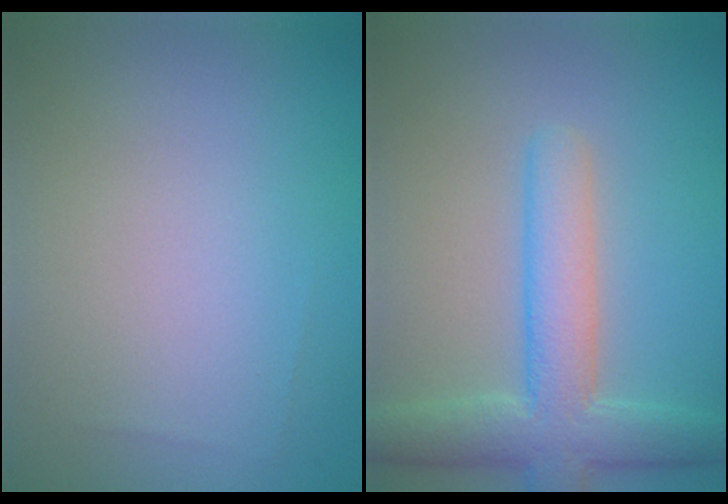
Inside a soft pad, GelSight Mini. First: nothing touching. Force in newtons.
{"total": 5.8, "press": 5.8, "slide": 0.2}